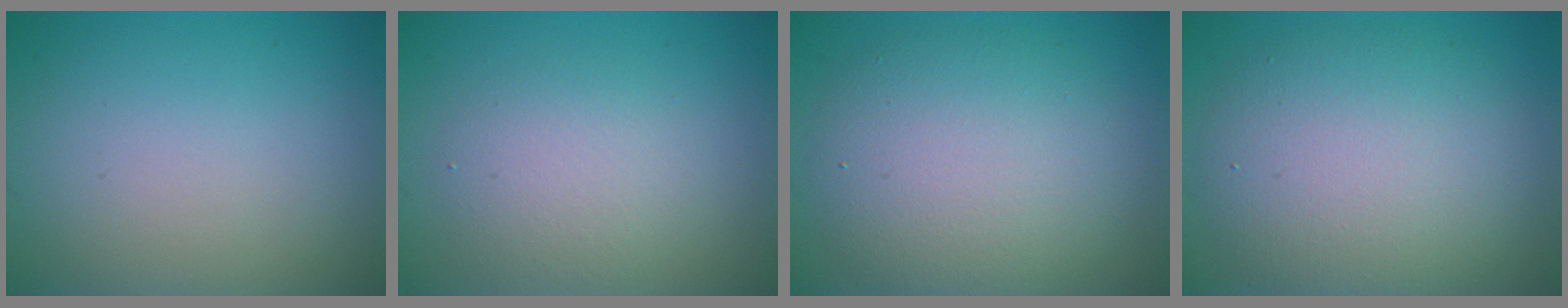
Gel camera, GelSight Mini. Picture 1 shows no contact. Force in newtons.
{"total": 3.2, "press": 3.2, "slide": 0.1}
{"total": 7.0, "press": 7.0, "slide": 0.5}
{"total": 8.0, "press": 8.0, "slide": 0.2}